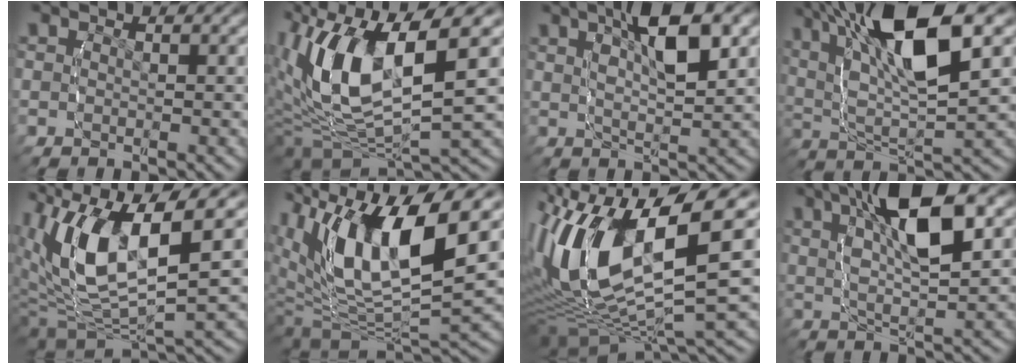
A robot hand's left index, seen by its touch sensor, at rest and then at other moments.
{"total": 12.2, "force": [-0.5, 8.6, 8.7], "torque": [-0.220, -0.030, 0.003]}
{"total": 5.2, "force": [1.8, 2.1, 4.3], "torque": [-0.088, 0.014, 0.024]}
{"total": 10.5, "force": [4.1, 5.5, 8.0], "torque": [-0.169, 0.019, 0.051]}
{"total": 11.0, "force": [-0.7, 7.6, 7.9], "torque": [-0.201, -0.033, 0.005]}
{"total": 13.3, "force": [-0.4, 9.1, 9.6], "torque": [-0.217, -0.032, 0.004]}
{"total": 15.7, "force": [0.0, 9.9, 12.2], "torque": [-0.264, -0.010, 0.002]}
{"total": 8.5, "force": [2.8, 3.5, 7.3], "torque": [-0.138, 0.024, 0.034]}